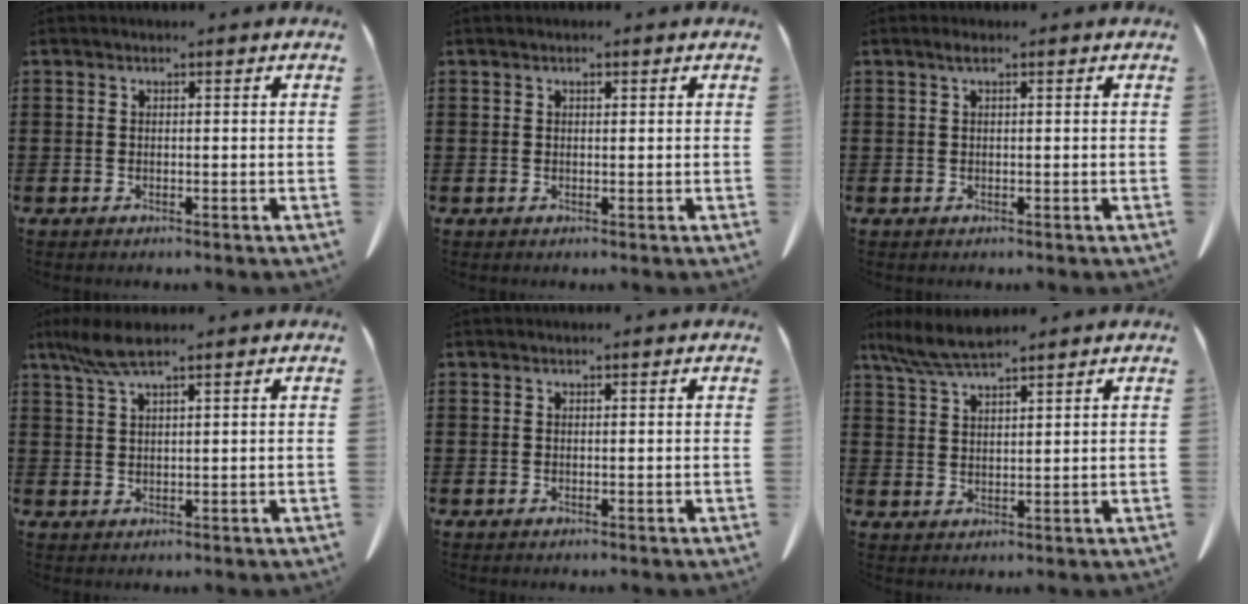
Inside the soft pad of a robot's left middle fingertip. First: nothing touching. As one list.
[{"total": 0.6, "force": [0.4, 0.2, 0.4], "torque": [-0.010, 0.002, 0.007]}, {"total": 0.9, "force": [0.4, 0.1, 0.8], "torque": [-0.017, 0.002, 0.007]}, {"total": 4.9, "force": [3.4, 0.8, 3.5], "torque": [-0.084, -0.005, 0.060]}, {"total": 0.0}, {"total": 5.8, "force": [4.8, 0.7, 3.2], "torque": [-0.075, -0.013, 0.090]}]